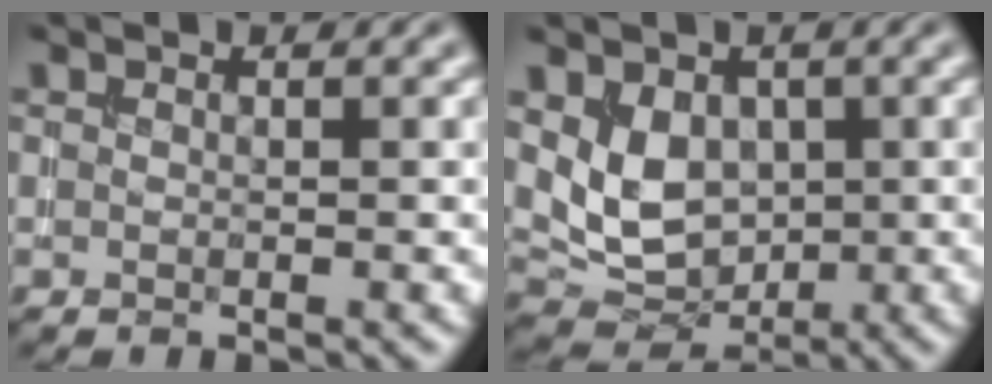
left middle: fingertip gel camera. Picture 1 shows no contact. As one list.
[{"total": 5.1, "force": [0.8, 3.9, 3.1], "torque": [-0.055, -0.015, 0.024]}]